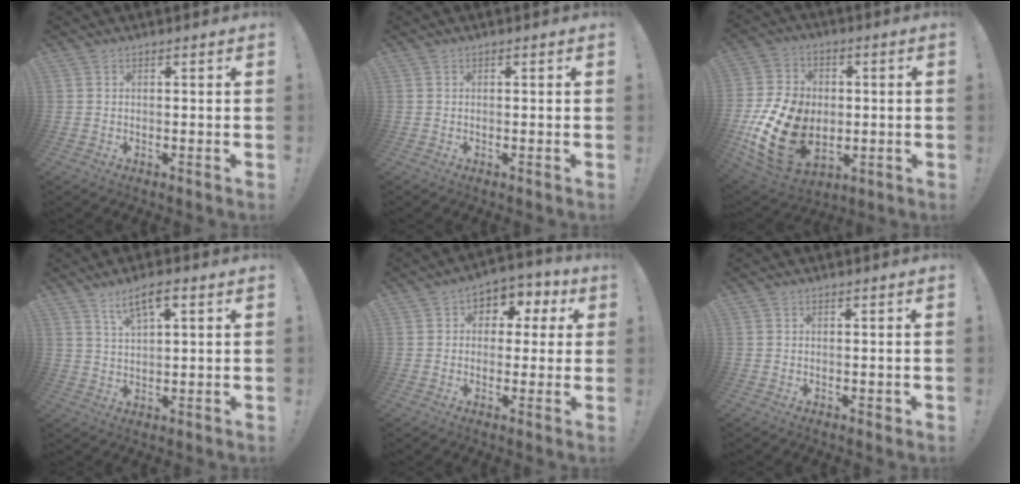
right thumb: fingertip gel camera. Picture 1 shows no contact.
{"total": 0.0}
{"total": 20.9, "force": [-4.6, 15.3, 13.5], "torque": [-0.260, 0.027, -0.064]}
{"total": 6.7, "force": [3.7, 2.3, 5.1], "torque": [-0.089, -0.010, 0.064]}
{"total": 6.2, "force": [0.3, 5.6, 2.5], "torque": [-0.018, 0.002, 0.006]}
{"total": 1.2, "force": [0.0, 0.9, 0.8], "torque": [-0.008, 0.002, 0.000]}